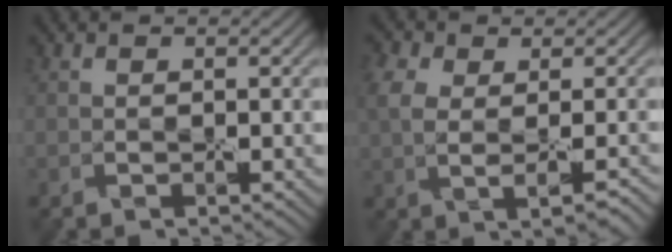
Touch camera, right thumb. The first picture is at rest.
{"total": 5.8, "force": [0.7, 3.2, 4.8], "torque": [-0.088, 0.011, 0.020]}